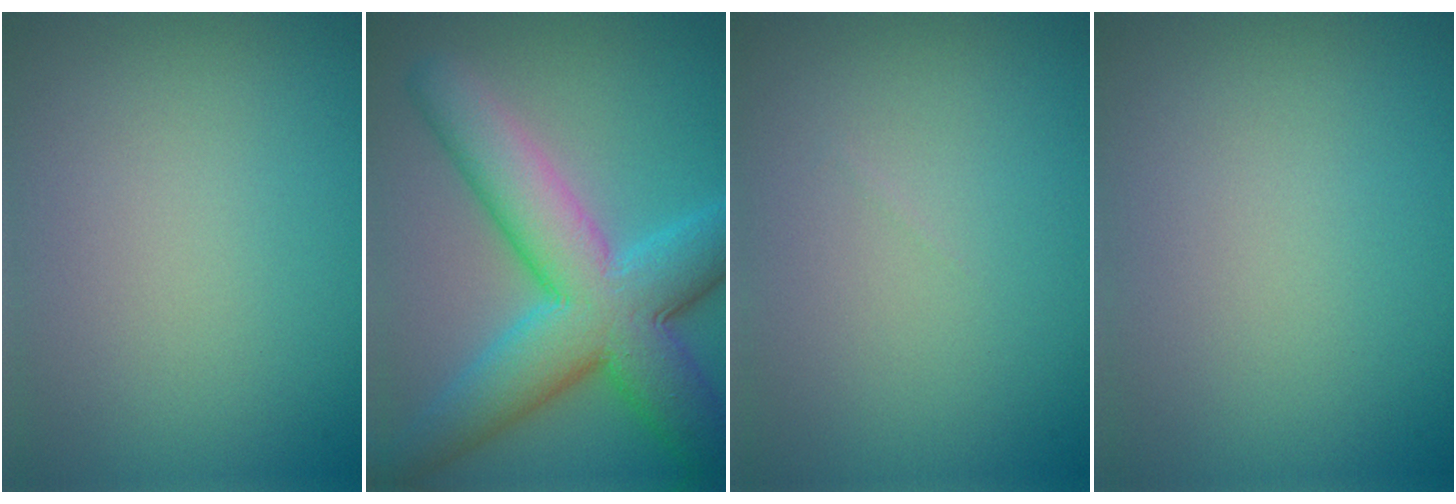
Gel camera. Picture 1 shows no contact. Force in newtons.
{"total": 10.9, "press": 10.9, "slide": 0.1}
{"total": 0.0}
{"total": 0.0}